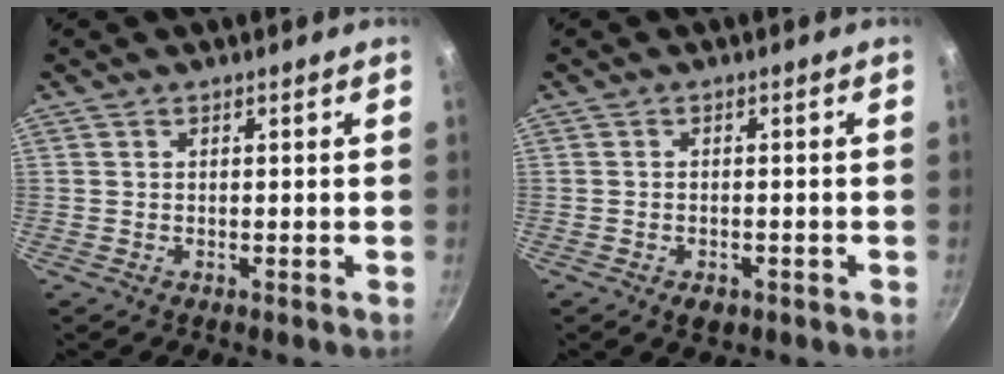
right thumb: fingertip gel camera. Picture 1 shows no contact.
{"total": 3.0, "force": [-1.5, 2.0, 1.7], "torque": [-0.024, 0.010, -0.015]}